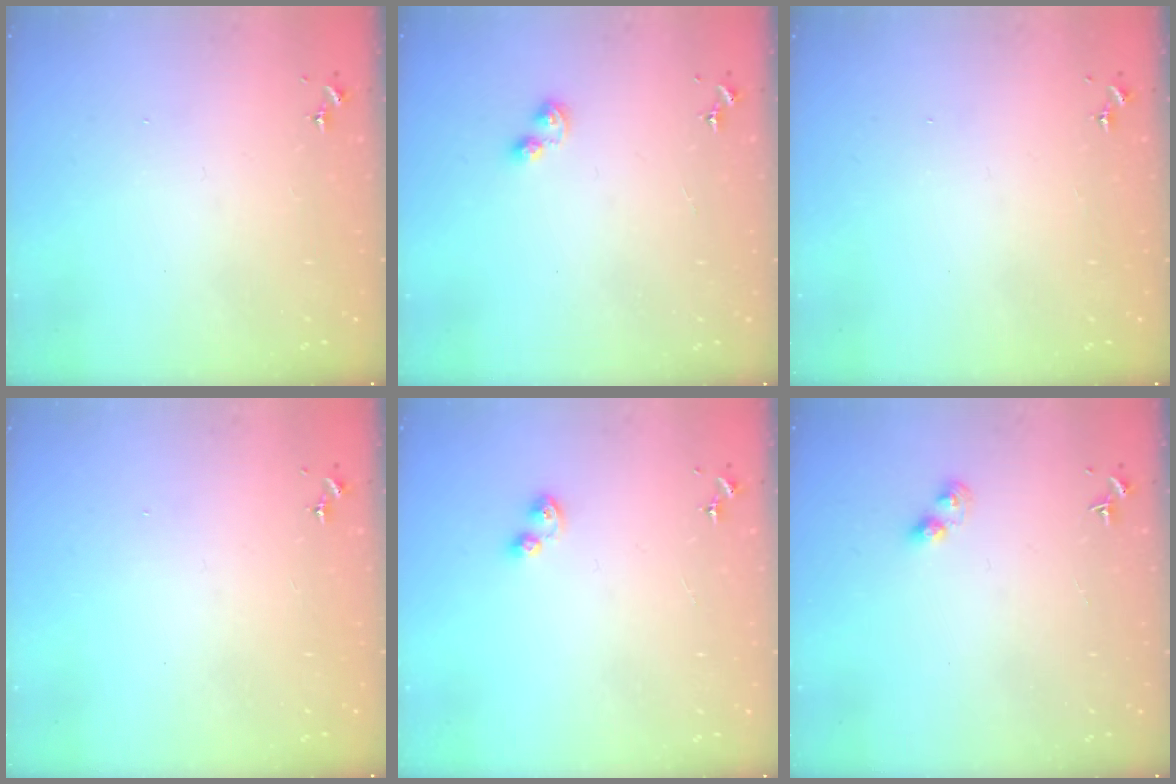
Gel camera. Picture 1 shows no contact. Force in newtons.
{"total": 3.5, "press": 3.5, "slide": 0.5}
{"total": 0.0}
{"total": 0.0}
{"total": 5.3, "press": 5.2, "slide": 0.6}
{"total": 3.7, "press": 3.7, "slide": 0.2}